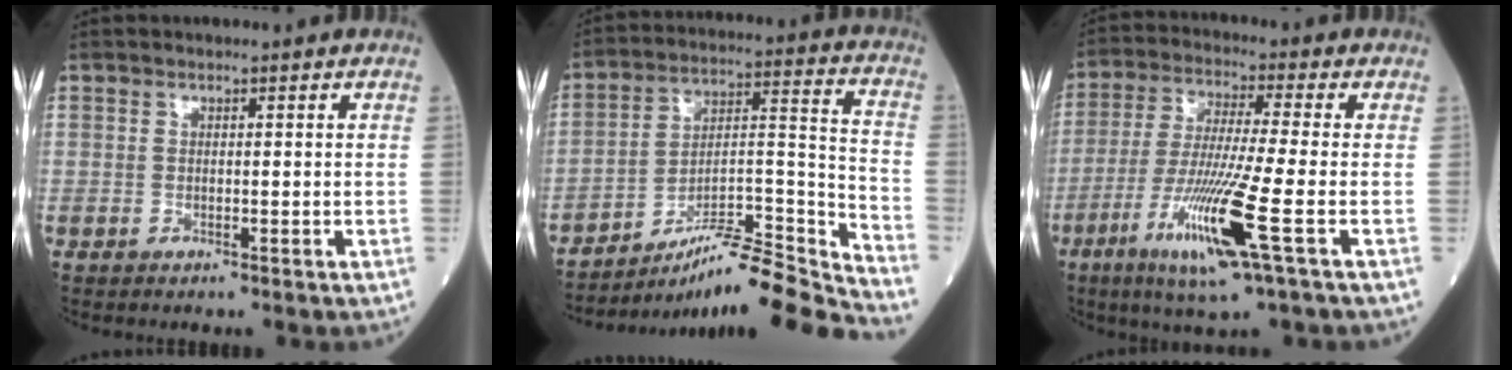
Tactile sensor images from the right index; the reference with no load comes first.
{"total": 19.0, "force": [-17.2, -0.8, 8.1], "torque": [-0.108, 0.028, -0.275]}
{"total": 12.8, "force": [-5.0, -0.6, 11.8], "torque": [-0.241, -0.028, -0.095]}